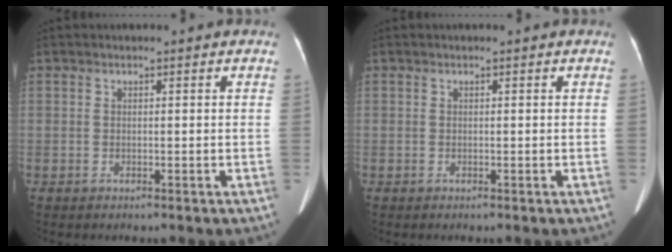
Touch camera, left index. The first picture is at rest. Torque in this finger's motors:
{"motor_torque": [0.13, -0.01, 0.01, 0.01]}